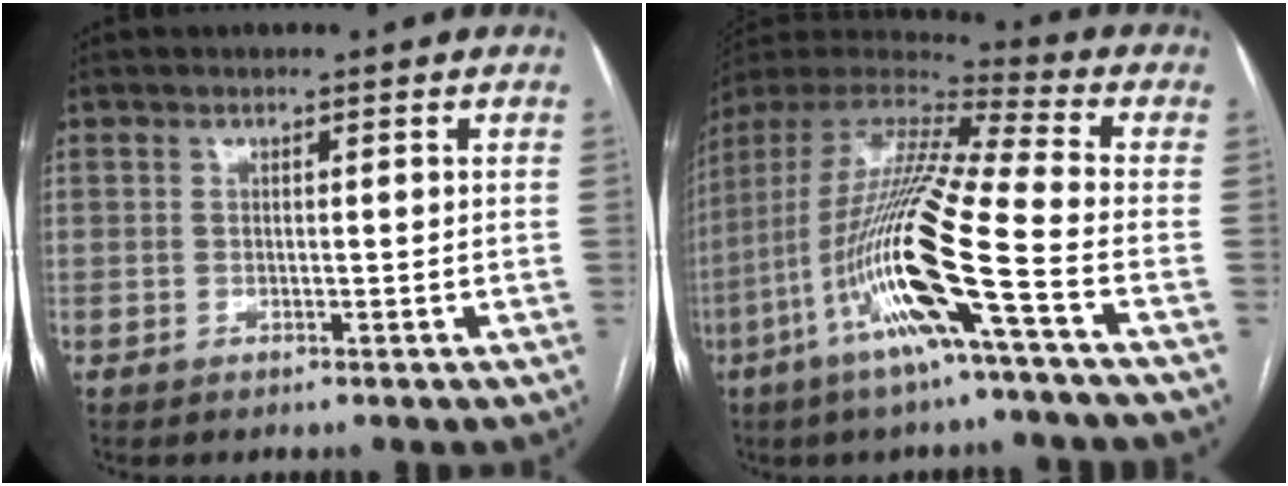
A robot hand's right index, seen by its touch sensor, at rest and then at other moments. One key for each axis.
{"total": 19.9, "fx": -7.0, "fy": 0.1, "fz": 18.6, "tx": -0.393, "ty": -0.019, "tz": -0.144}